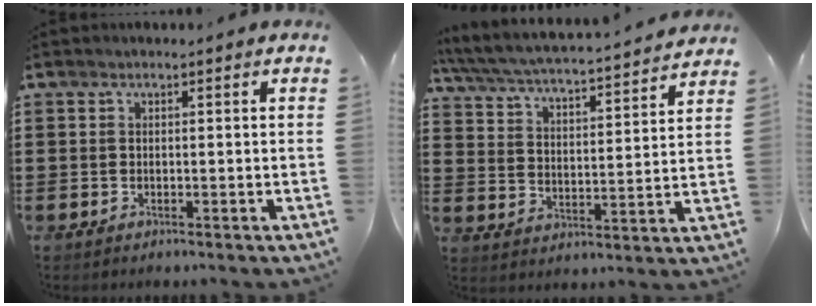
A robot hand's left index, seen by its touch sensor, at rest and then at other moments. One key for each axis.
{"total": 4.4, "fx": 4.2, "fy": -0.2, "fz": 1.3, "tx": -0.050, "ty": -0.035, "tz": 0.062}